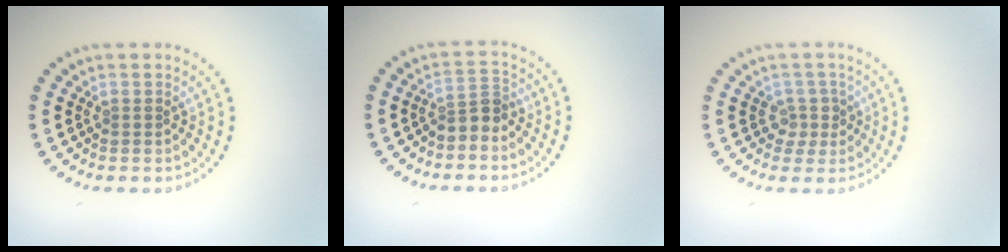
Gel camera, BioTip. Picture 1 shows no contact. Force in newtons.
{"total": 2.3, "press": 1.9, "slide": 1.4}
{"total": 2.0, "press": 1.5, "slide": 1.3}